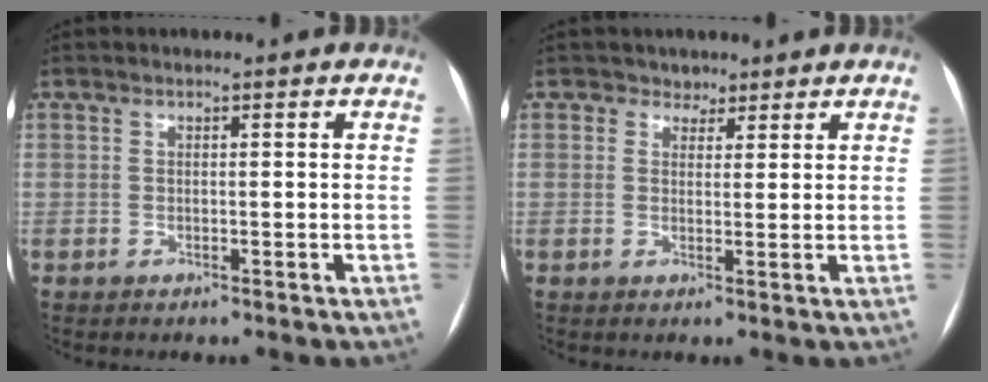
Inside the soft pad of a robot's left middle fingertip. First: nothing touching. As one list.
[{"total": 2.6, "force": [1.8, 1.8, -0.6], "torque": [0.018, -0.003, 0.019]}]